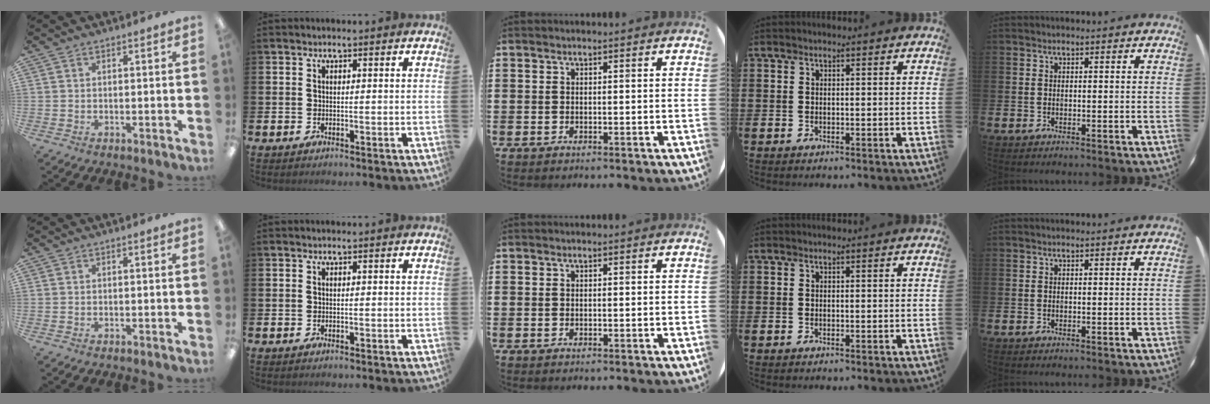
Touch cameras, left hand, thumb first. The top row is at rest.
{}